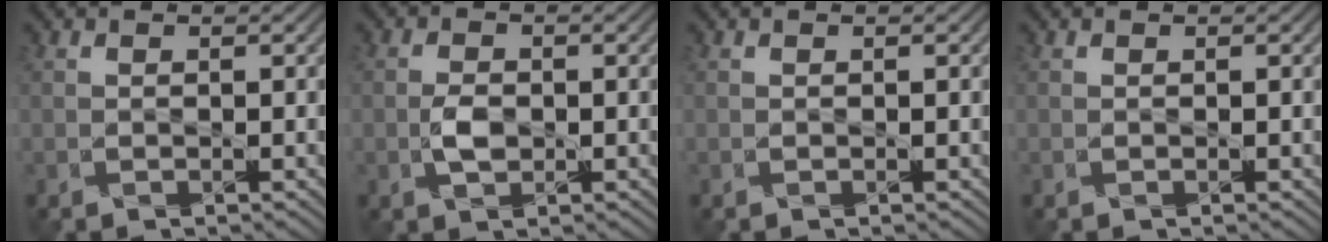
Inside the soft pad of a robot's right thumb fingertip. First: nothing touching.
{"total": 2.4, "force": [-0.7, 1.5, 1.8], "torque": [-0.036, 0.001, -0.018]}
{"total": 0.0}
{"total": 0.0}